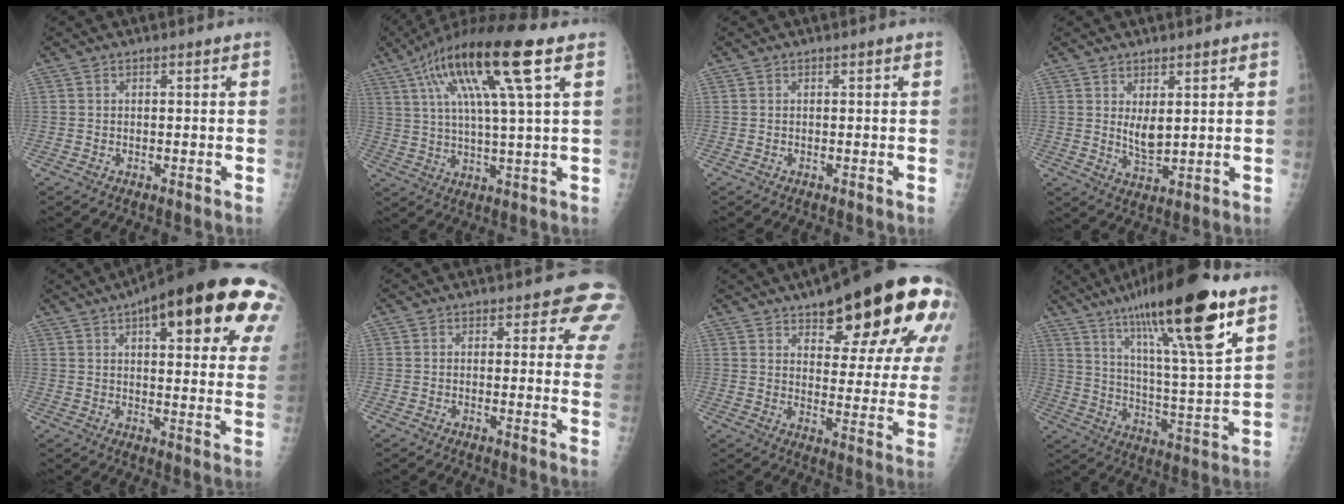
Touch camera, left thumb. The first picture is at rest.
{"total": 17.8, "force": [7.7, 2.2, 16.0], "torque": [-0.293, 0.002, 0.130]}
{"total": 0.0}
{"total": 4.5, "force": [1.5, 2.1, 3.7], "torque": [-0.058, -0.022, 0.034]}
{"total": 27.7, "force": [13.0, 8.8, 22.8], "torque": [-0.246, 0.005, 0.168]}
{"total": 6.7, "force": [4.6, 3.3, 3.7], "torque": [-0.001, -0.021, 0.030]}
{"total": 25.4, "force": [14.2, 8.5, 19.2], "torque": [-0.227, -0.039, 0.191]}
{"total": 23.4, "force": [14.2, 3.2, 18.3], "torque": [-0.293, -0.049, 0.235]}